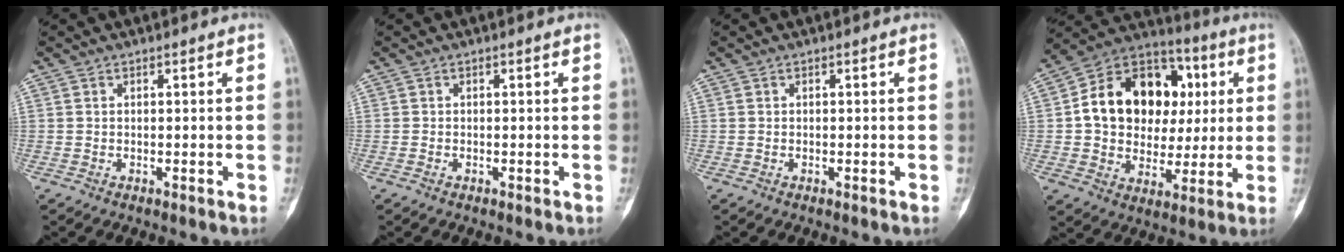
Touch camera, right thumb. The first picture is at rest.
{"total": 0.0}
{"total": 0.0}
{"total": 20.8, "force": [3.1, 15.9, 13.0], "torque": [-0.171, 0.024, 0.052]}